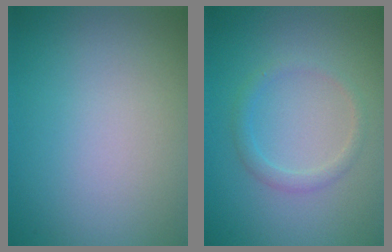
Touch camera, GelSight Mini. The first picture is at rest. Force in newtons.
{"total": 1.5, "press": 1.5, "slide": 0.1}